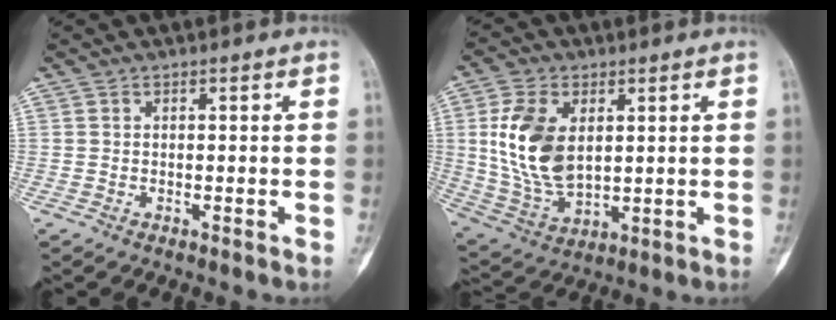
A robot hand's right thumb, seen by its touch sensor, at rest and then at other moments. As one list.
[{"total": 14.5, "force": [2.8, 8.6, 11.3], "torque": [-0.218, -0.013, 0.065]}]